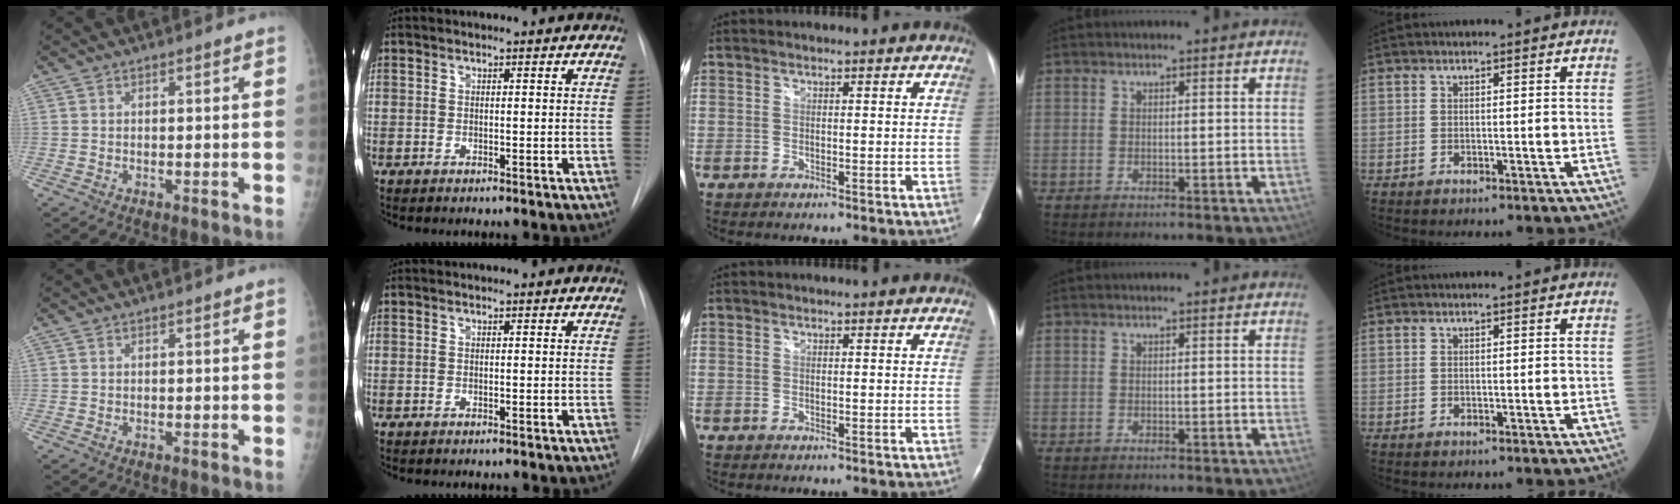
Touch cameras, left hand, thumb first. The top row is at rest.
{}